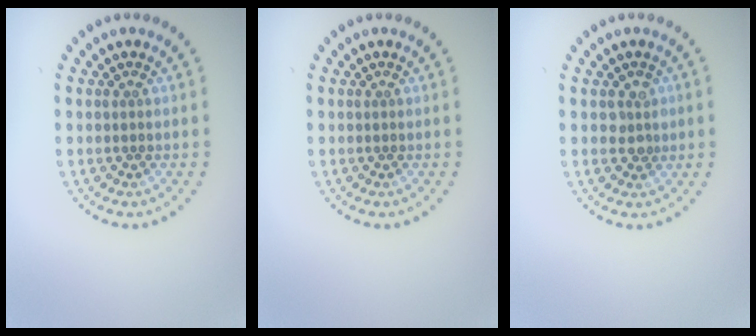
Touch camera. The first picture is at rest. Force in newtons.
{"total": 0.0}
{"total": 1.8, "press": 1.7, "slide": 0.6}